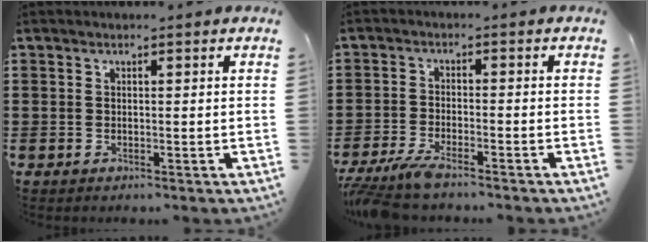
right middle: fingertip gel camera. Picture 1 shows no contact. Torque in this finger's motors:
{"motor_torque": [0.91, -0.15, 0.16, 0.04]}